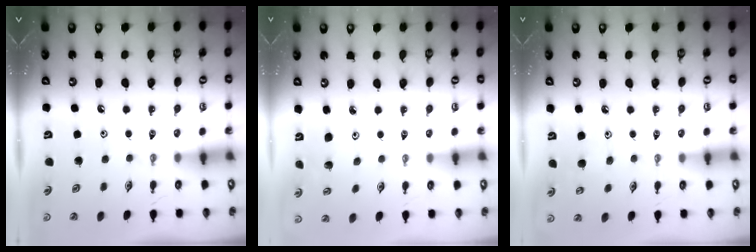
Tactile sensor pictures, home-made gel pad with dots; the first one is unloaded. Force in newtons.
{"total": 3.4, "press": 3.3, "slide": 0.9}
{"total": 5.1, "press": 5.1, "slide": 0.6}